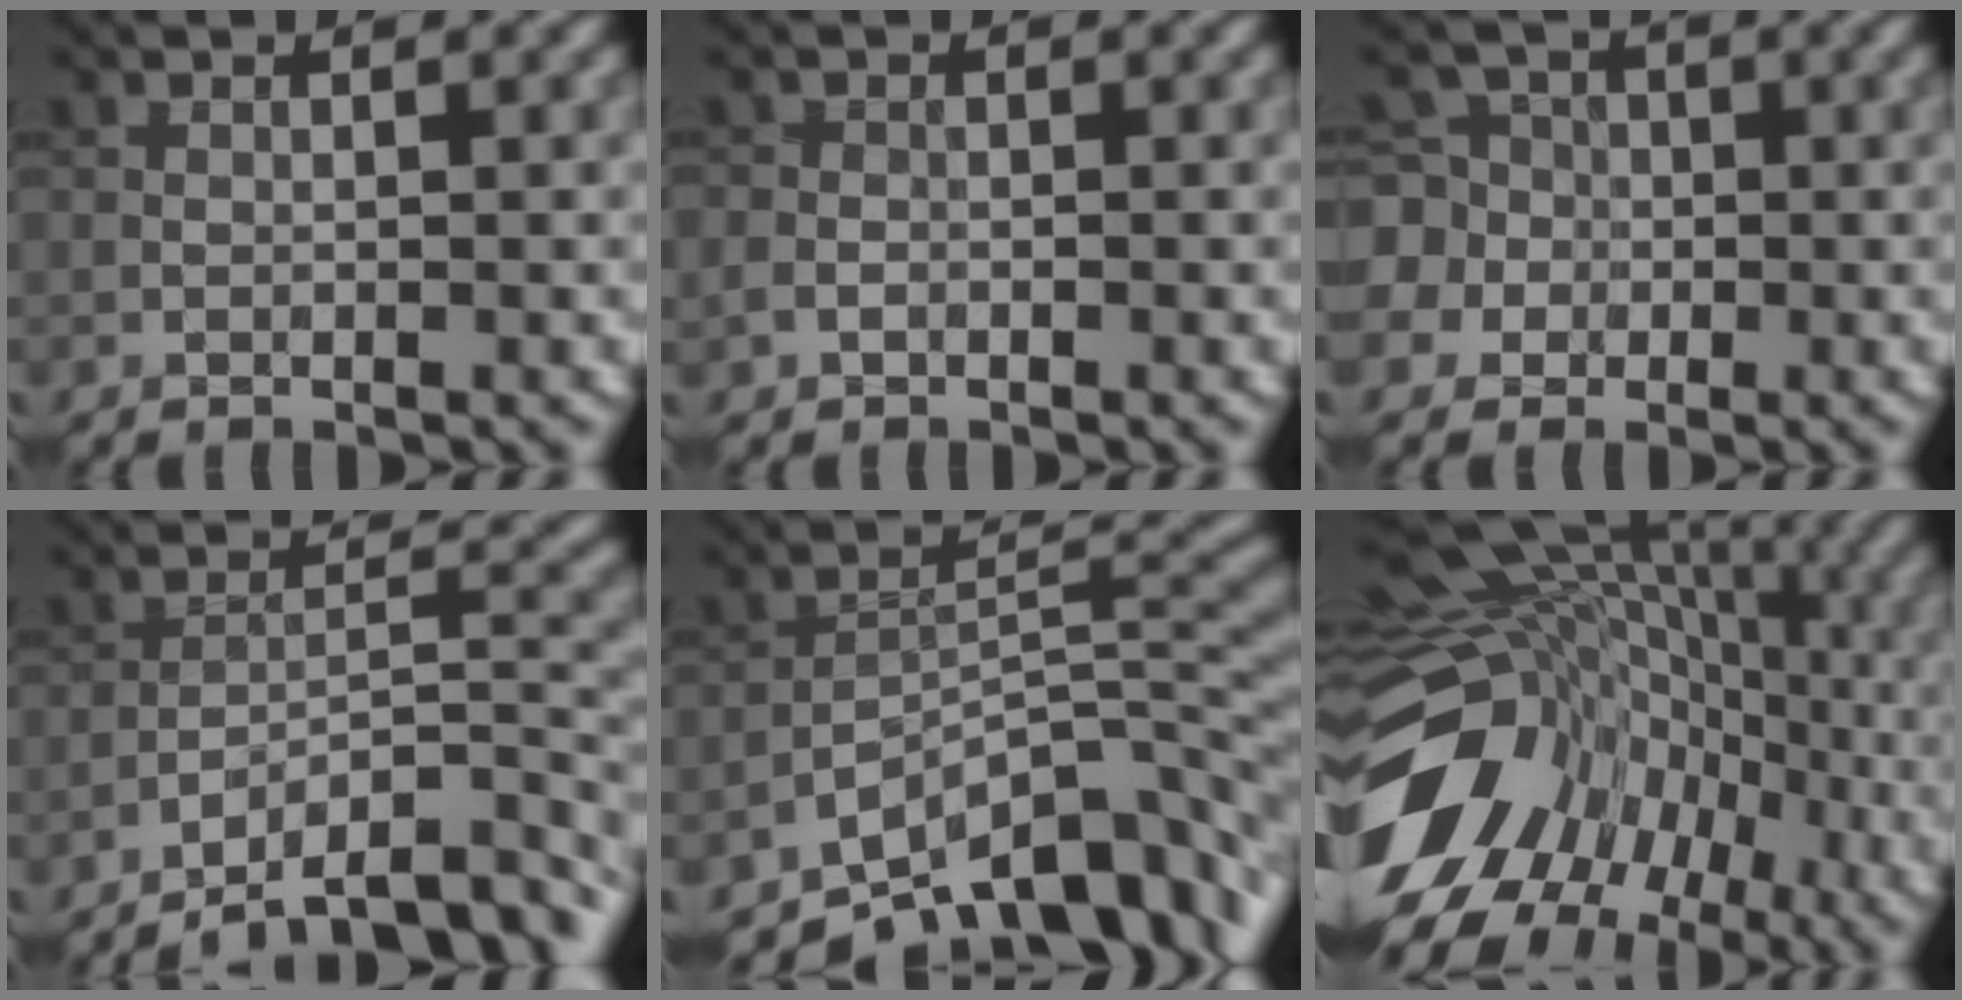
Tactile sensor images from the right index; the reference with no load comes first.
{"total": 1.1, "force": [-0.5, 0.9, 0.4], "torque": [-0.005, -0.002, -0.013]}
{"total": 6.8, "force": [-0.1, 6.5, 1.9], "torque": [-0.042, 0.026, -0.036]}
{"total": 9.0, "force": [-6.9, 2.4, 5.4], "torque": [-0.069, 0.009, -0.119]}
{"total": 11.1, "force": [-8.6, 4.0, 5.8], "torque": [-0.067, 0.009, -0.152]}
{"total": 16.8, "force": [-5.4, 13.3, 8.8], "torque": [-0.170, -0.002, -0.067]}